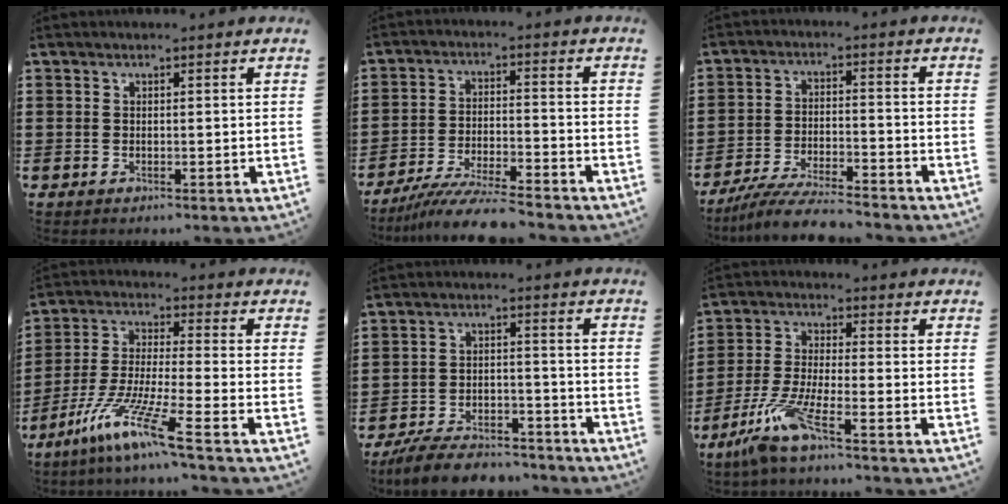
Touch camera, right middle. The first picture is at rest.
{"total": 7.1, "force": [-6.6, -0.1, 2.7], "torque": [-0.056, -0.009, -0.126]}
{"total": 6.7, "force": [-6.2, 0.3, 2.6], "torque": [-0.058, -0.008, -0.118]}
{"total": 10.3, "force": [-7.3, -0.1, 7.4], "torque": [-0.165, -0.017, -0.147]}
{"total": 7.0, "force": [-6.6, 1.3, 1.8], "torque": [-0.033, 0.016, -0.128]}
{"total": 7.6, "force": [-5.3, 0.5, 5.5], "torque": [-0.134, -0.021, -0.107]}